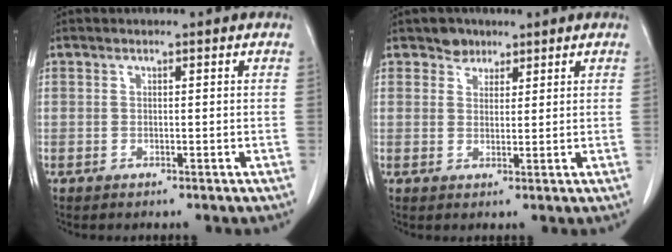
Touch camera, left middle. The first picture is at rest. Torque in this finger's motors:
{"motor_torque": [0.00, -0.01, -0.02, -0.01]}